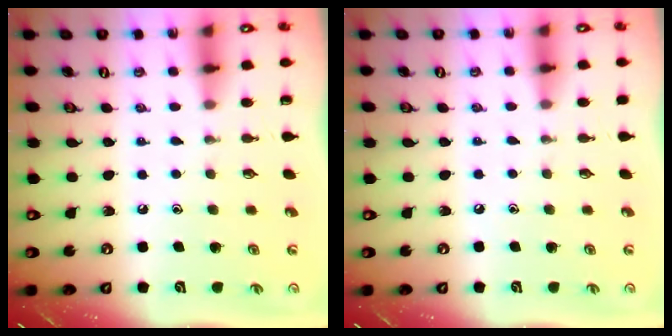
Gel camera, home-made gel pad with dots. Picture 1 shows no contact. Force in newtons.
{"total": 0.0}